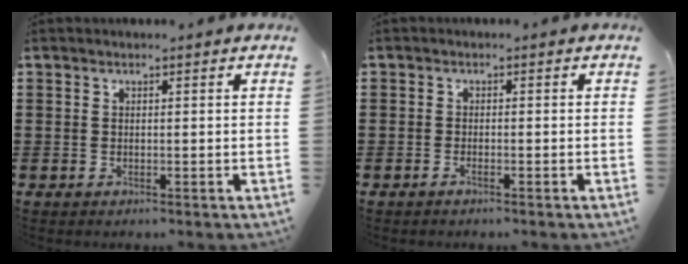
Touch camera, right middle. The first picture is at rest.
{"total": 0.8, "force": [-0.5, 0.1, 0.6], "torque": [-0.012, -0.003, -0.009]}